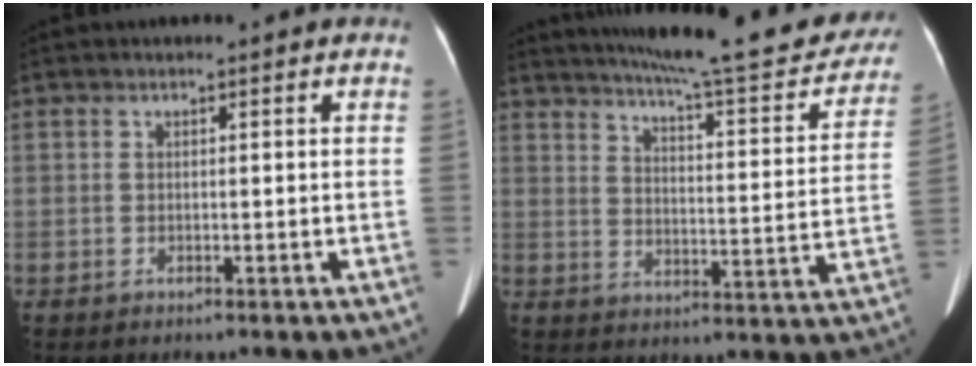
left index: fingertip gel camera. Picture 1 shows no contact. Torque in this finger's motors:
{"motor_torque": [0.32, -0.74, 0.25, 0.10]}